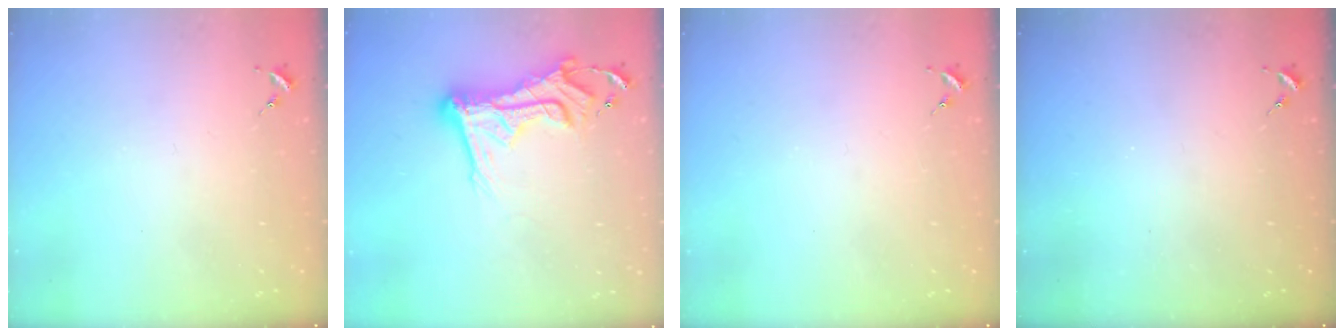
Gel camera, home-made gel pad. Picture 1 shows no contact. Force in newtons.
{"total": 16.2, "press": 16.1, "slide": 1.6}
{"total": 0.0}
{"total": 0.0}